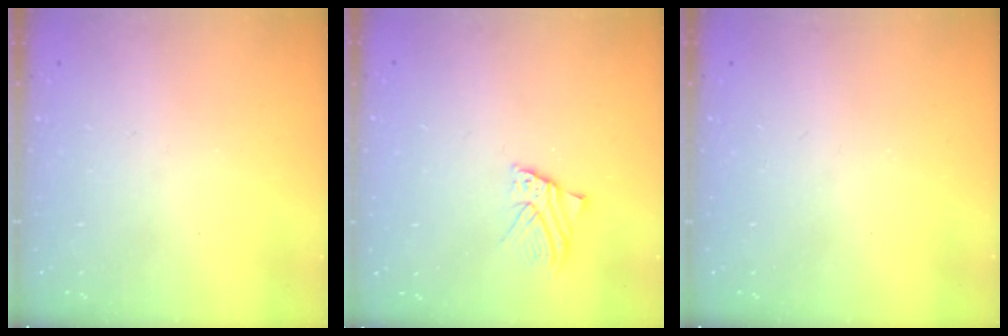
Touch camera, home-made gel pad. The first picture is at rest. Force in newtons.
{"total": 2.6, "press": 2.6, "slide": 0.2}
{"total": 0.0}